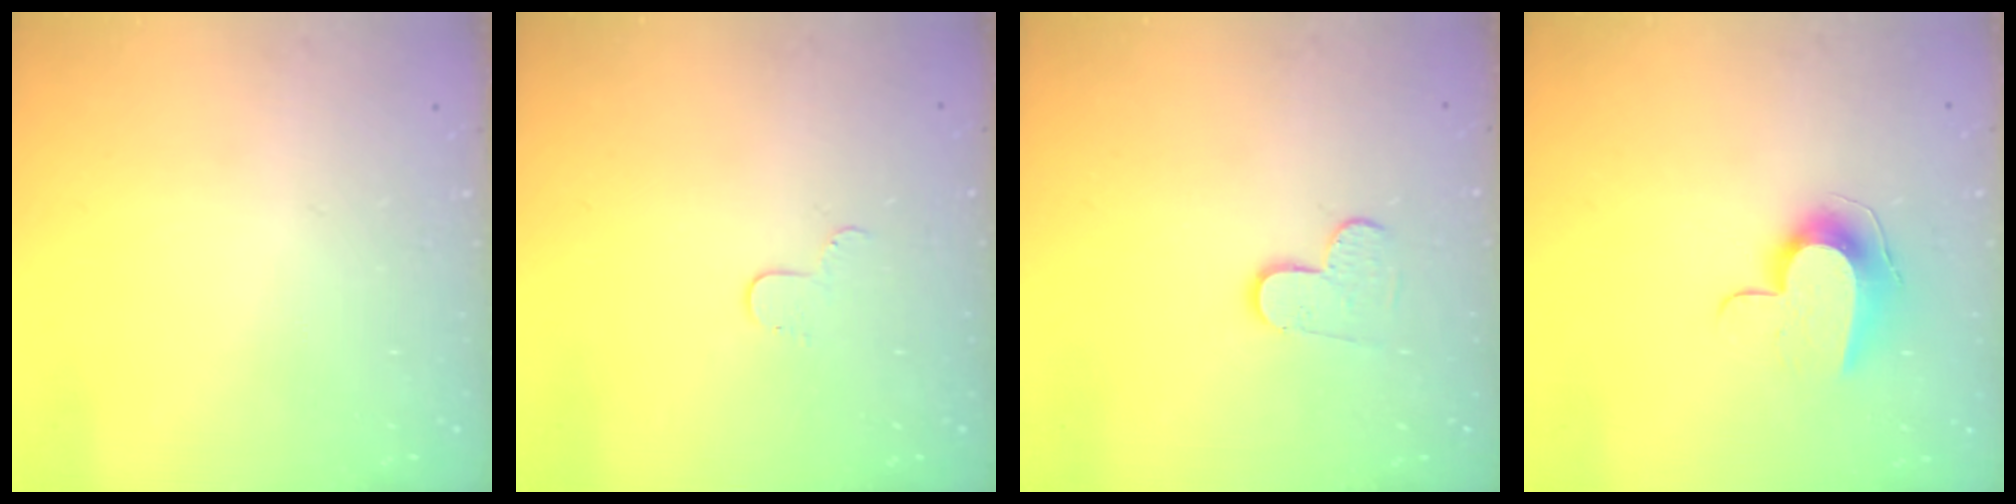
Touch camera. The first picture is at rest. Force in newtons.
{"total": 4.2, "press": 4.2, "slide": 0.4}
{"total": 4.2, "press": 4.2, "slide": 0.4}
{"total": 9.9, "press": 9.9, "slide": 0.3}